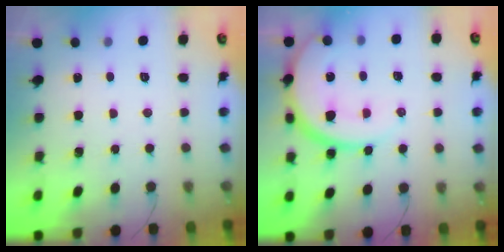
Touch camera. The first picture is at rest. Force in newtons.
{"total": 13.8, "press": 13.8, "slide": 1.2}